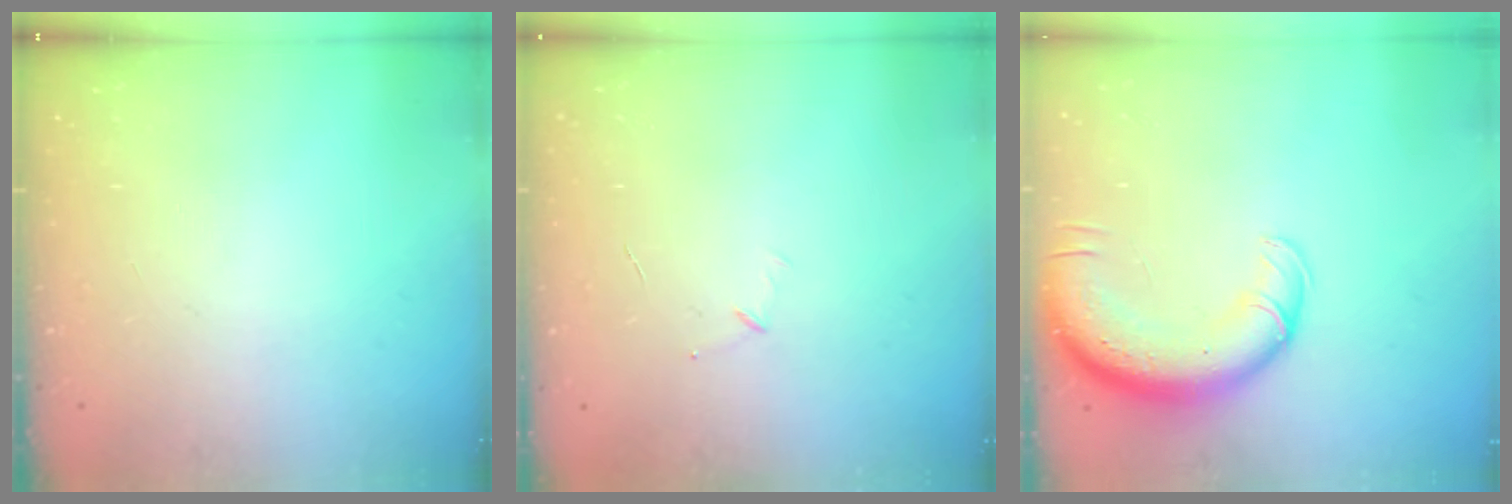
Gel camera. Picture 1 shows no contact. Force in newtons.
{"total": 3.6, "press": 3.5, "slide": 0.9}
{"total": 14.4, "press": 14.0, "slide": 3.4}